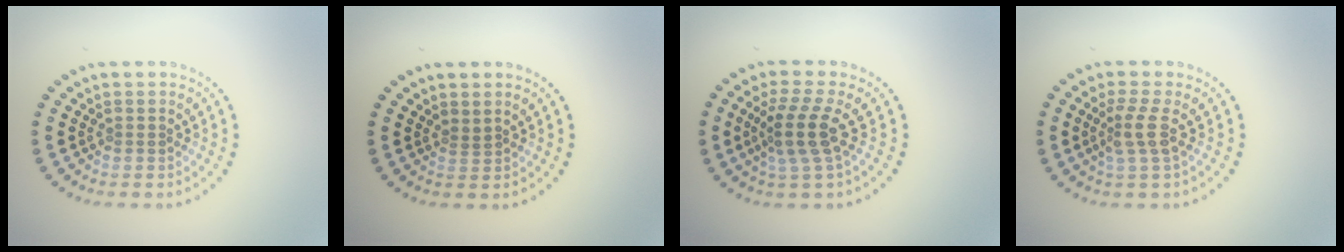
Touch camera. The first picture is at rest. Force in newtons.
{"total": 0.7, "press": 0.3, "slide": 0.6}
{"total": 3.7, "press": 2.8, "slide": 2.4}
{"total": 2.4, "press": 1.7, "slide": 1.7}